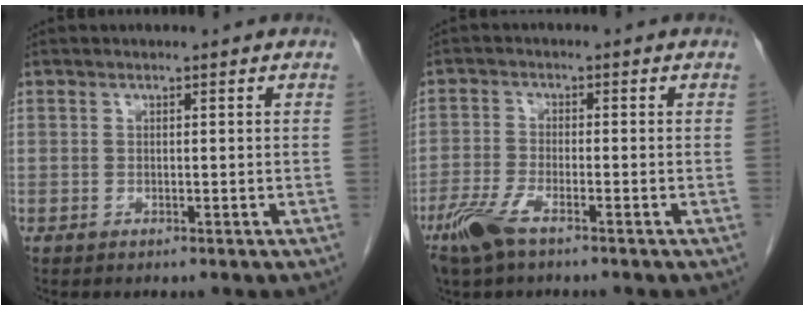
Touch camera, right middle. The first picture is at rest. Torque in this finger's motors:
{"motor_torque": [0.75, -0.51, 0.13, 0.09]}